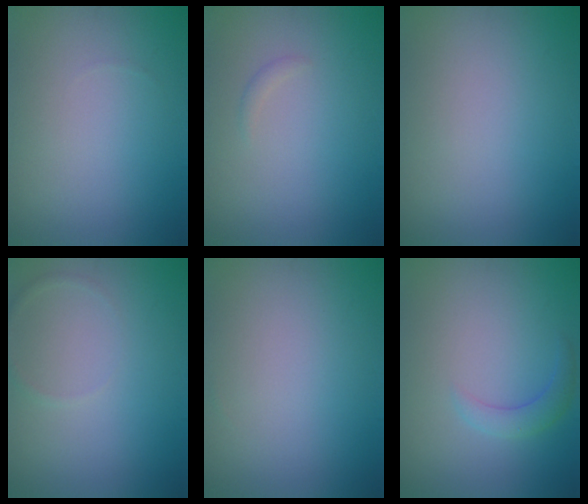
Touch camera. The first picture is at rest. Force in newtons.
{"total": 0.6, "press": 0.6, "slide": 0.0}
{"total": 0.0}
{"total": 0.7, "press": 0.7, "slide": 0.0}
{"total": 0.0}
{"total": 2.1, "press": 2.1, "slide": 0.2}